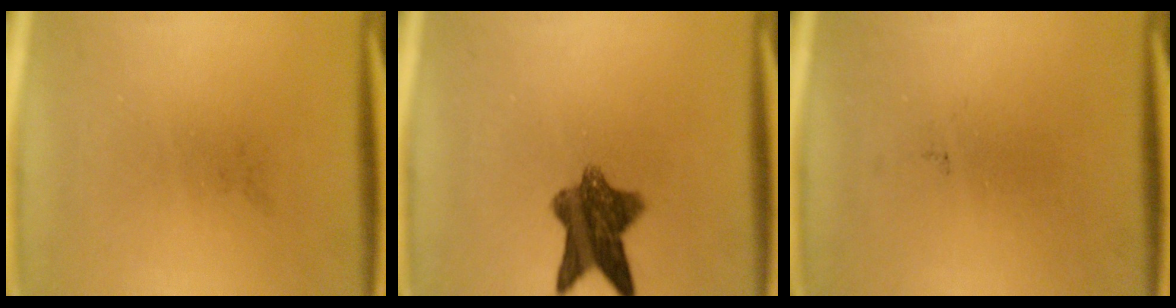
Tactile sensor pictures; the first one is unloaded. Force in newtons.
{"total": 8.6}
{"total": 0.0}